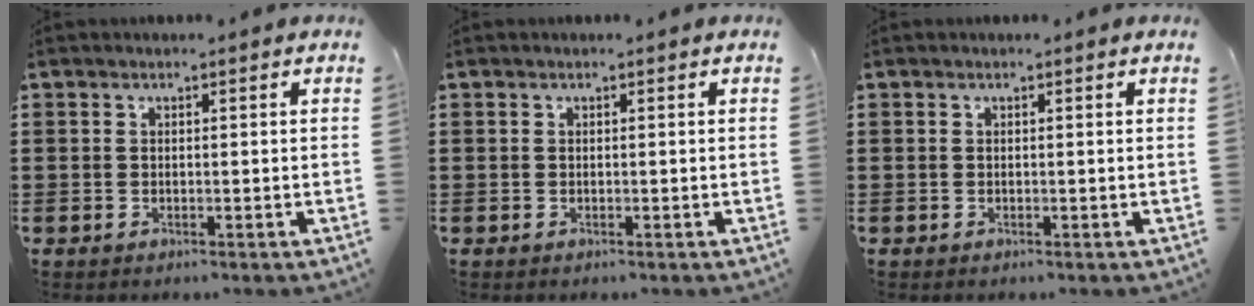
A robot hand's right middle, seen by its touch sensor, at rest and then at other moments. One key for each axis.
{"total": 0.0}
{"total": 0.0}